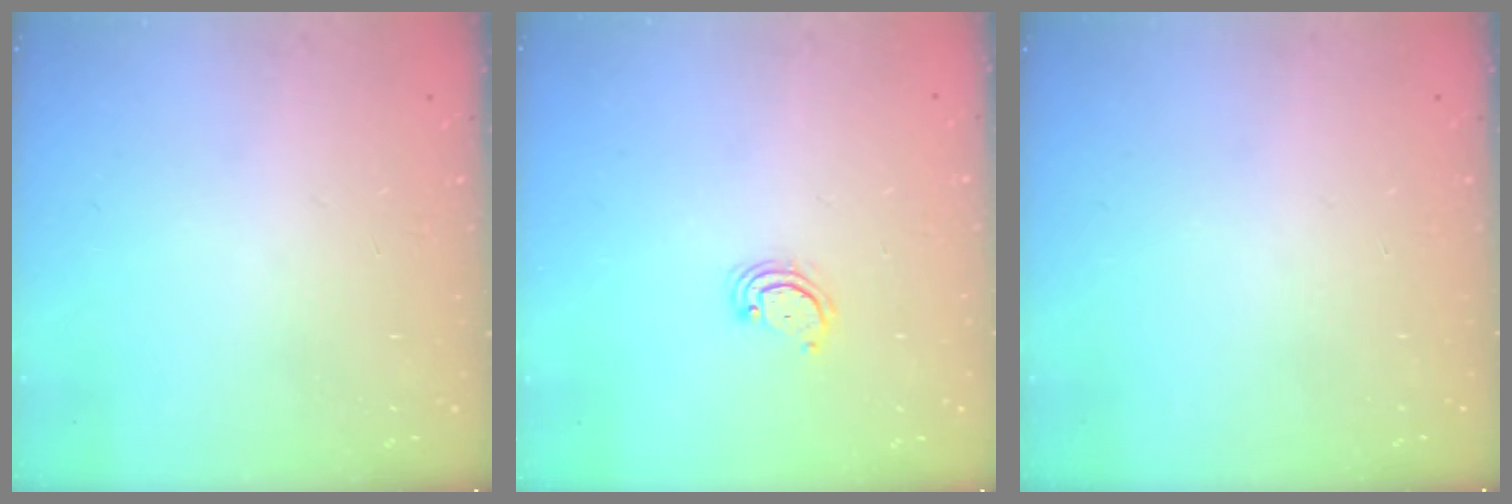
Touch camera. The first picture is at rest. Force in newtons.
{"total": 2.9, "press": 2.8, "slide": 0.4}
{"total": 0.0}